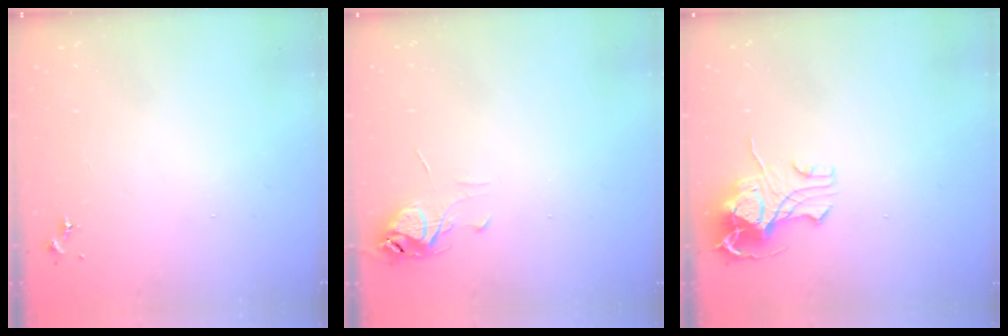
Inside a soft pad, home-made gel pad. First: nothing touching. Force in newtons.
{"total": 6.4, "press": 6.4, "slide": 0.5}
{"total": 10.7, "press": 10.6, "slide": 1.4}